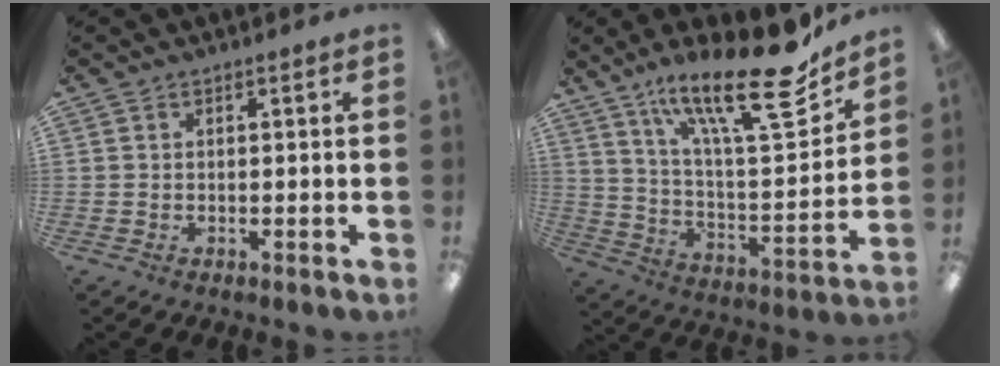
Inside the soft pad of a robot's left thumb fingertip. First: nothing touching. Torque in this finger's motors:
{"motor_torque": [0.32, 0.26, 1.52, -1.25, 0.32]}